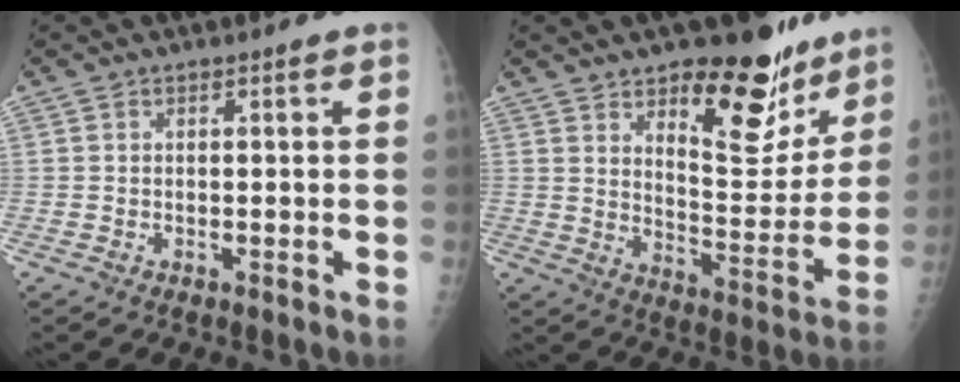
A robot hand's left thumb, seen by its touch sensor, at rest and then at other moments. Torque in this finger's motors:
{"motor_torque": [0.43, 0.62, 0.22, -0.07, 0.20]}